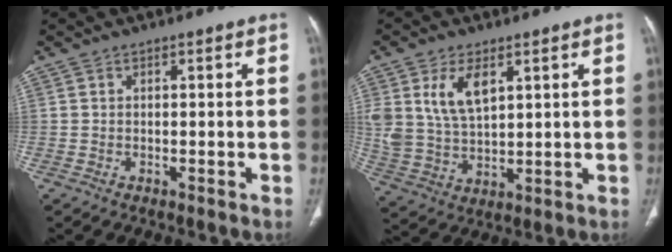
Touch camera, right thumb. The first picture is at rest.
{"total": 9.8, "force": [4.1, 5.5, 7.1], "torque": [-0.133, -0.014, 0.090]}